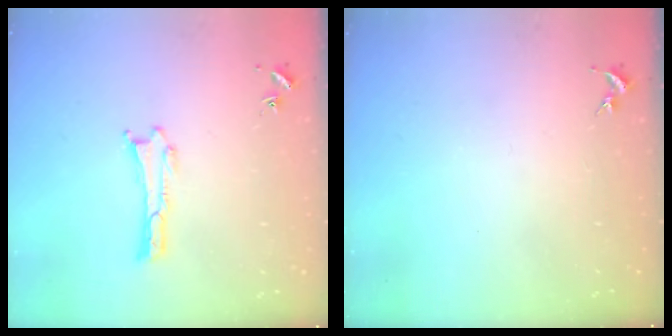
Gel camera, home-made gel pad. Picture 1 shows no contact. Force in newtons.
{"total": 0.0}